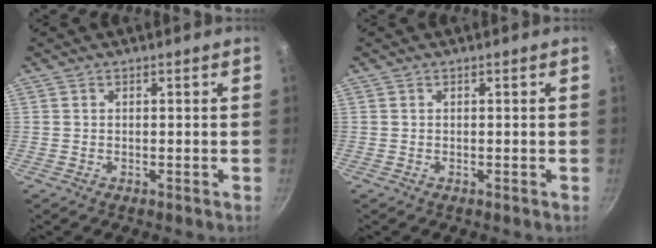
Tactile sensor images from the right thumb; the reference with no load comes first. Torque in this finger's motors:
{"motor_torque": [-0.01, 0.01, 0.02, -0.01, 0.00]}